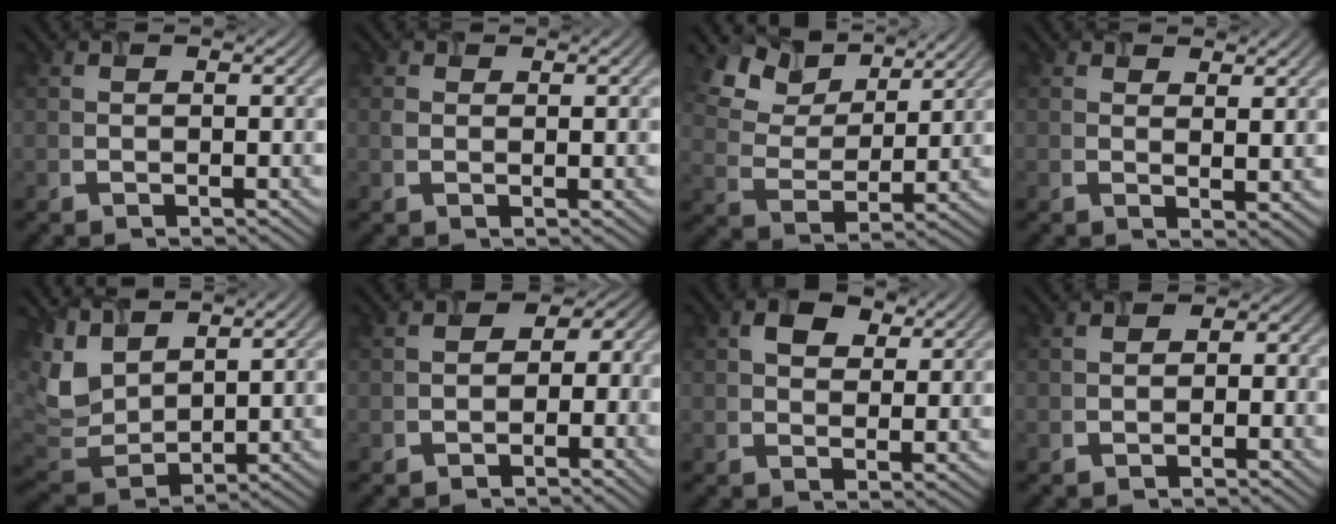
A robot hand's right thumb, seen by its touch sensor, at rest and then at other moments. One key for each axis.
{"total": 0.7, "fx": 0.2, "fy": 0.6, "fz": 0.3, "tx": -0.010, "ty": -0.002, "tz": 0.013}
{"total": 8.9, "fx": 6.8, "fy": 4.3, "fz": 3.8, "tx": -0.106, "ty": -0.002, "tz": 0.136}
{"total": 1.8, "fx": 1.4, "fy": 0.5, "fz": 1.0, "tx": -0.018, "ty": -0.010, "tz": 0.035}
{"total": 6.7, "fx": 4.1, "fy": 3.7, "fz": 3.8, "tx": -0.114, "ty": -0.003, "tz": 0.095}
{"total": 3.6, "fx": -2.4, "fy": 2.2, "fz": 1.5, "tx": -0.007, "ty": -0.009, "tz": -0.045}
{"total": 2.6, "fx": 1.3, "fy": 1.9, "fz": 1.3, "tx": -0.025, "ty": -0.002, "tz": 0.027}
{"total": 2.0, "fx": -1.6, "fy": 1.1, "fz": 0.5, "tx": -0.008, "ty": -0.003, "tz": -0.024}